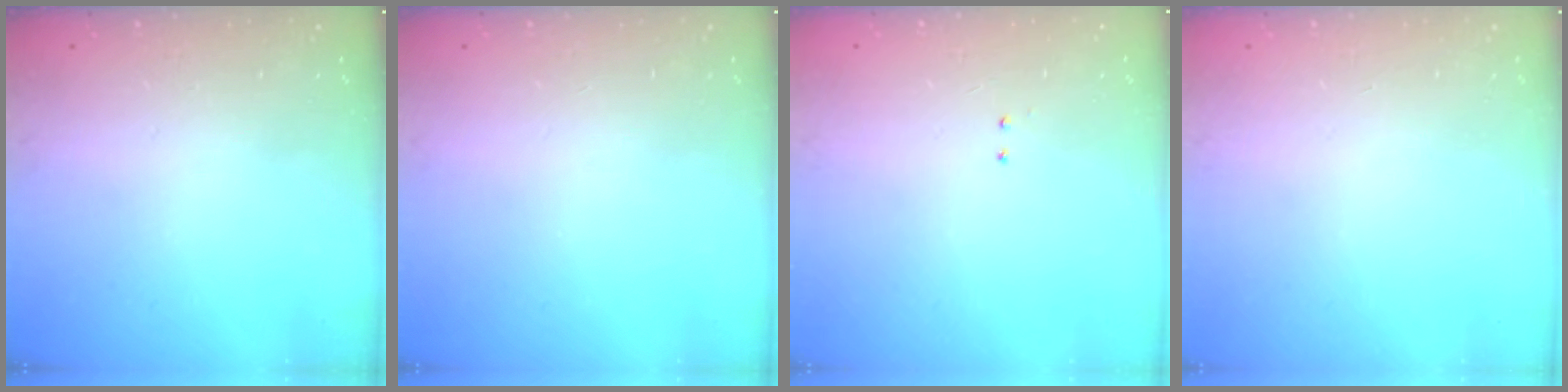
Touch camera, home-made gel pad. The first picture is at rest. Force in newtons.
{"total": 0.0}
{"total": 2.0, "press": 2.0, "slide": 0.4}
{"total": 0.0}